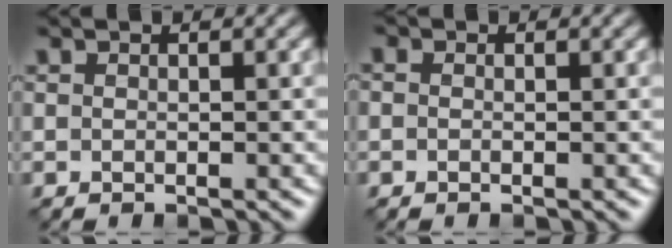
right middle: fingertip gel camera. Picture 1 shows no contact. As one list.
[{"total": 0.5, "force": [0.0, 0.5, 0.3], "torque": [-0.004, -0.006, -0.004]}]